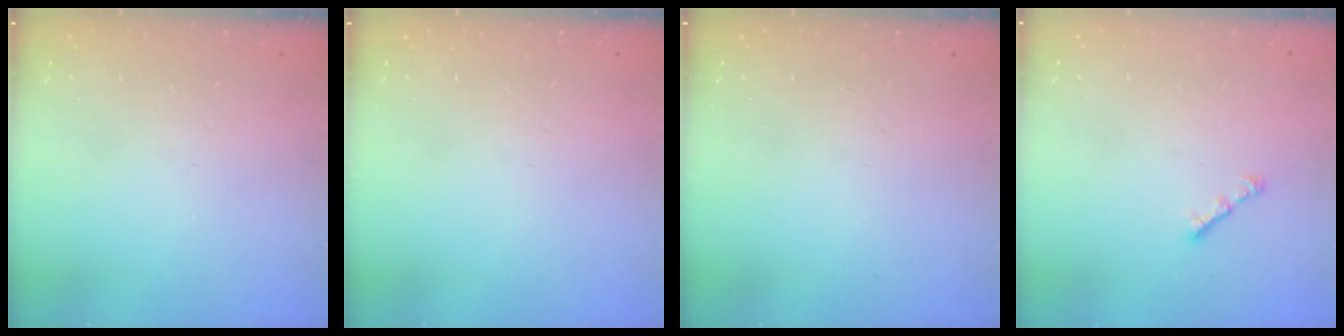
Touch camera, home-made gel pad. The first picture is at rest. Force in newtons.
{"total": 0.0}
{"total": 0.0}
{"total": 1.9, "press": 1.8, "slide": 0.6}